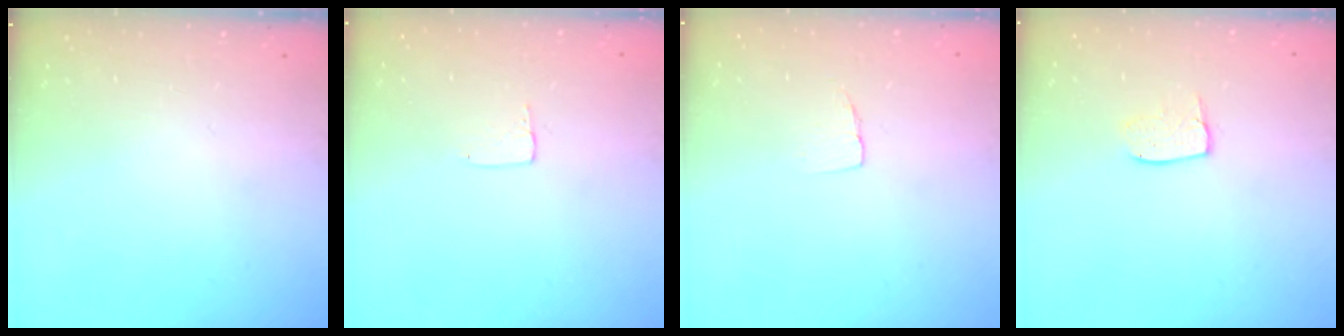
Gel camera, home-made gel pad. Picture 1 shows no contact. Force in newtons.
{"total": 3.5, "press": 3.5, "slide": 0.2}
{"total": 3.9, "press": 3.9, "slide": 0.3}
{"total": 5.6, "press": 5.6, "slide": 0.3}